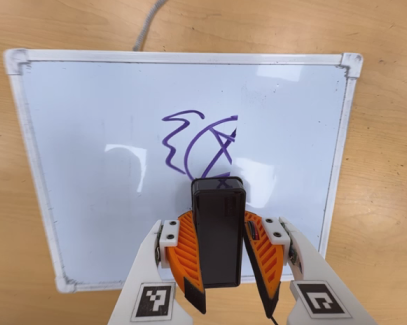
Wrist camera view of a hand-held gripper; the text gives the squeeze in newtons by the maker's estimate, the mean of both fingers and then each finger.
{"total": 10.6, "left": 11.1, "right": 10.1}